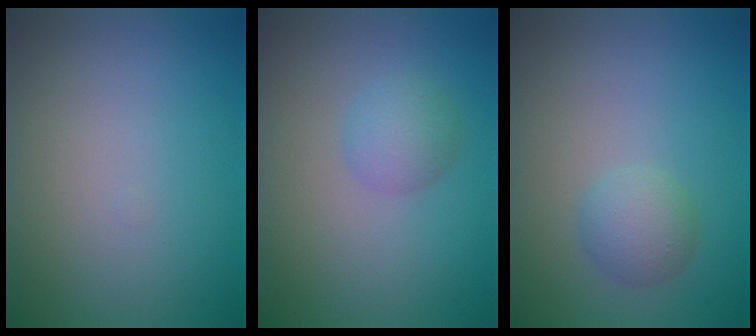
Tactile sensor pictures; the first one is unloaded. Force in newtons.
{"total": 2.2, "press": 2.2, "slide": 0.1}
{"total": 2.2, "press": 2.2, "slide": 0.1}